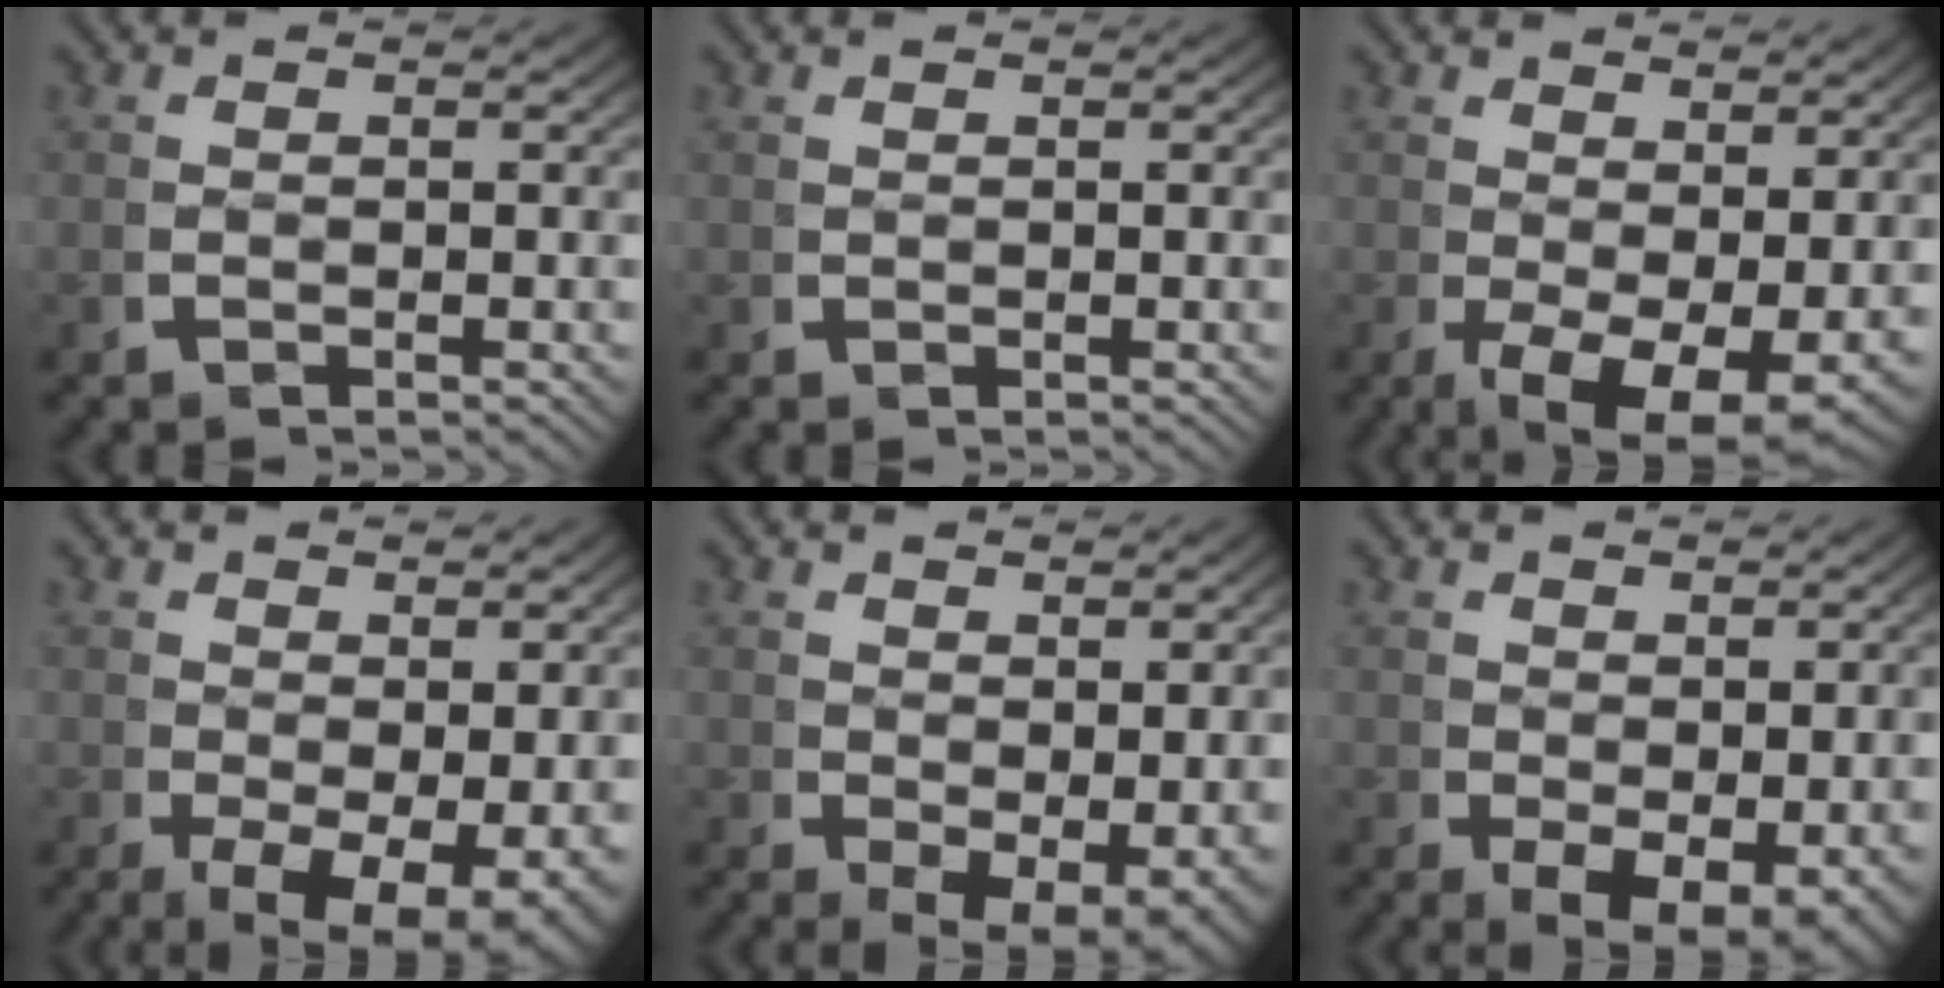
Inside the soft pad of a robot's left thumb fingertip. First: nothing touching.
{"total": 0.0}
{"total": 7.5, "force": [-1.4, 4.7, 5.6], "torque": [-0.104, -0.053, 0.006]}
{"total": 6.9, "force": [-0.8, 4.6, 5.1], "torque": [-0.093, -0.049, 0.014]}
{"total": 4.4, "force": [0.2, 3.1, 3.2], "torque": [-0.056, -0.040, 0.027]}
{"total": 5.3, "force": [-0.6, 3.6, 3.9], "torque": [-0.074, -0.048, 0.019]}